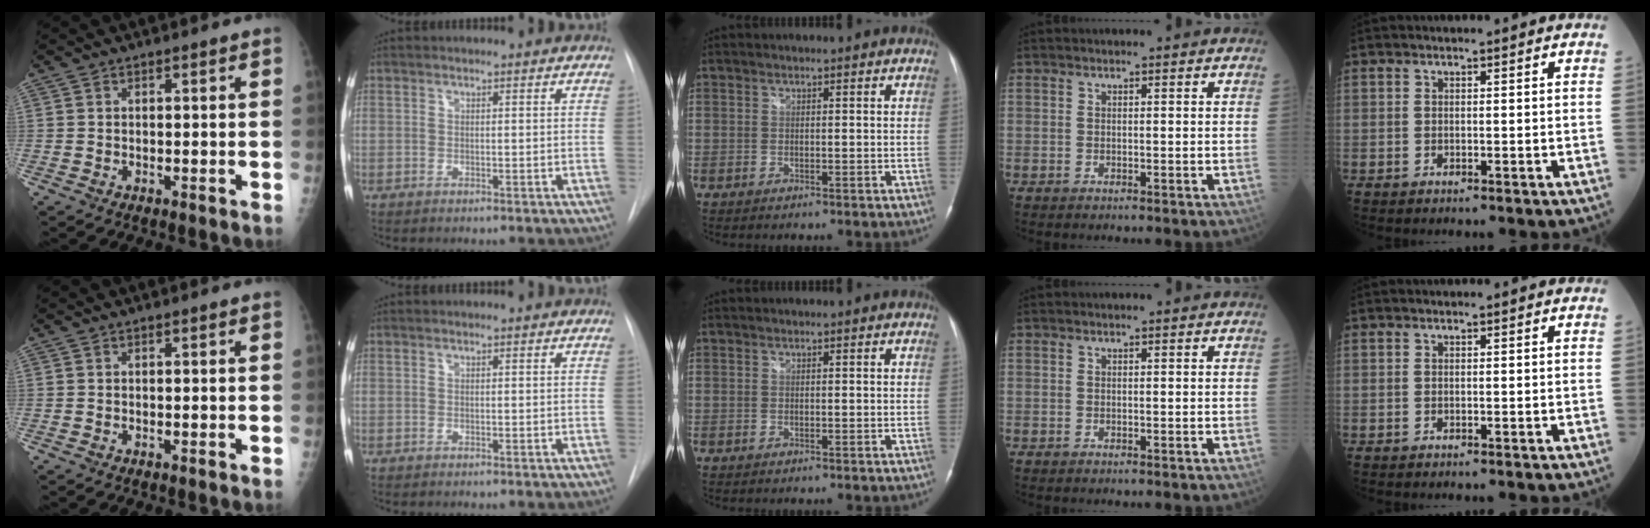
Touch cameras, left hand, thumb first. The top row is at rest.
{}